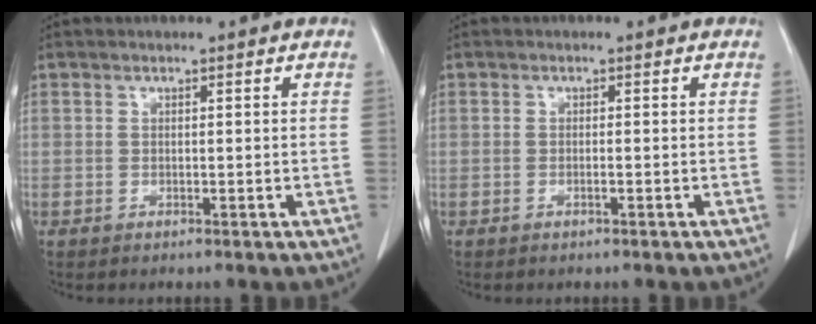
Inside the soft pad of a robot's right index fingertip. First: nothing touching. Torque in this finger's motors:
{"motor_torque": [-0.11, 0.07, -0.10, -0.01]}